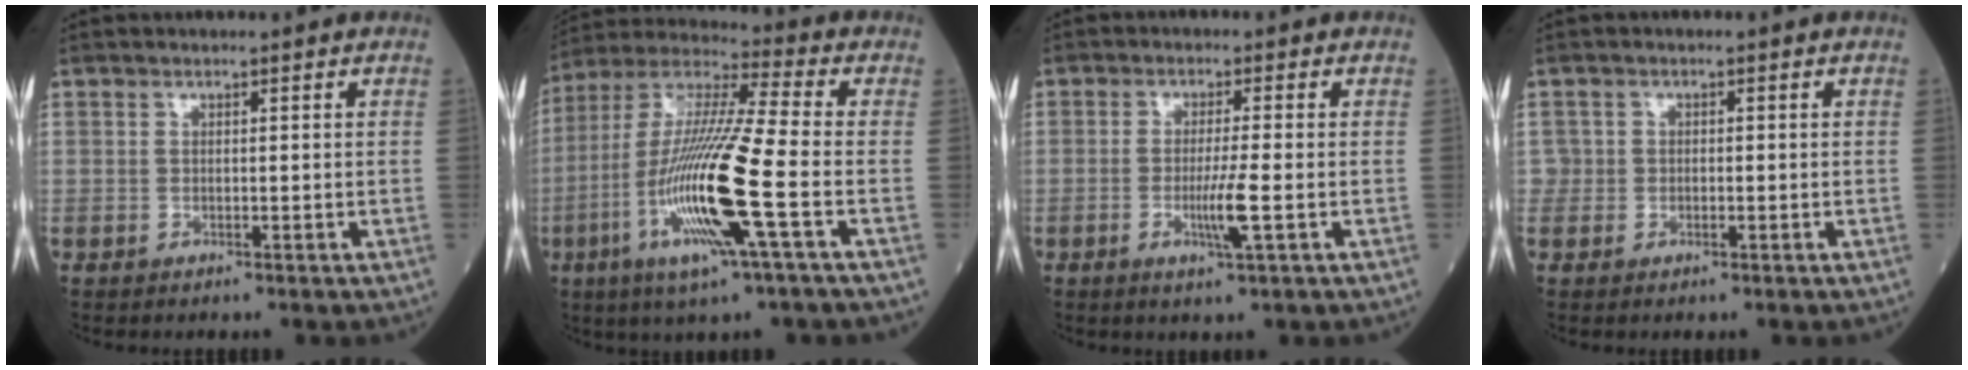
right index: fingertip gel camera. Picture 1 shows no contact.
{"total": 18.6, "force": [-5.5, 0.4, 17.8], "torque": [-0.371, -0.020, -0.112]}
{"total": 4.6, "force": [-1.3, -0.5, 4.4], "torque": [-0.084, -0.011, -0.024]}
{"total": 1.3, "force": [-0.2, 1.3, 0.1], "torque": [0.006, 0.005, -0.007]}